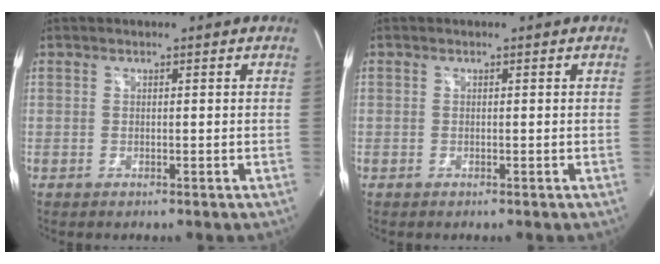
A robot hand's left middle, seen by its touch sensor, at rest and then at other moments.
{"total": 0.0}